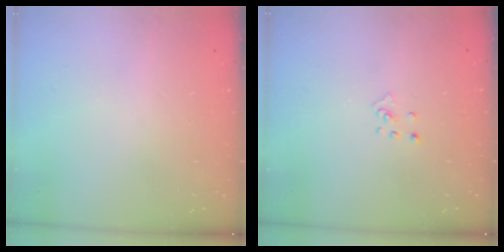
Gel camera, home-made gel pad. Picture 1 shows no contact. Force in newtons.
{"total": 2.9, "press": 2.9, "slide": 0.3}